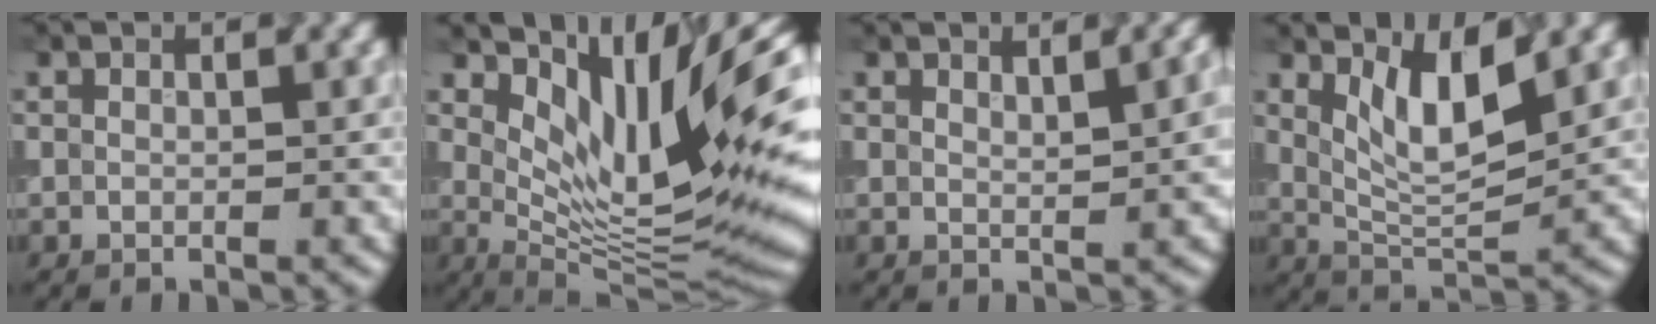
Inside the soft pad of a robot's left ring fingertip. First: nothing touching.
{"total": 10.9, "force": [5.2, 3.1, 9.1], "torque": [-0.148, -0.009, 0.103]}
{"total": 3.5, "force": [1.6, 1.0, 2.9], "torque": [-0.027, 0.011, 0.022]}
{"total": 4.9, "force": [2.3, 1.4, 4.1], "torque": [-0.079, -0.008, 0.047]}